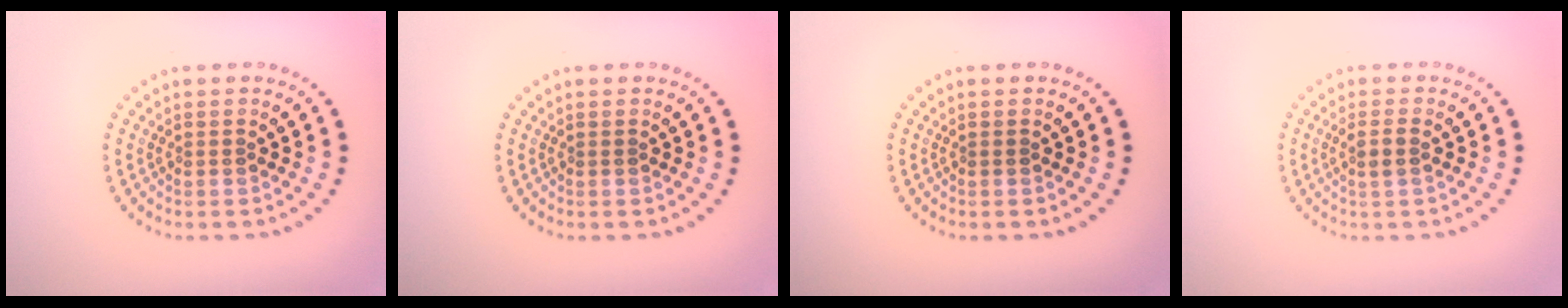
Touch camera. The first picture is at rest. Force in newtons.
{"total": 0.0}
{"total": 0.0}
{"total": 1.5, "press": 1.4, "slide": 0.6}